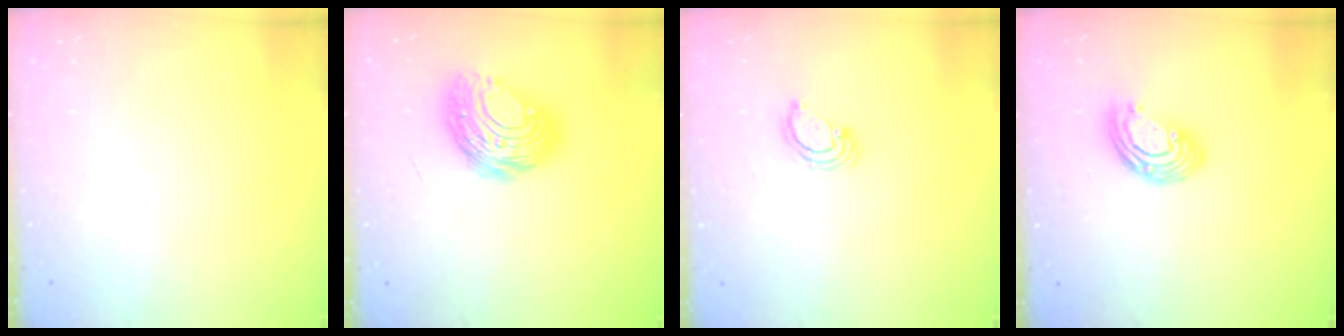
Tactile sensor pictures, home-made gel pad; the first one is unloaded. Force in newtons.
{"total": 10.6, "press": 10.5, "slide": 1.5}
{"total": 3.3, "press": 3.3, "slide": 0.3}
{"total": 9.0, "press": 9.0, "slide": 0.7}